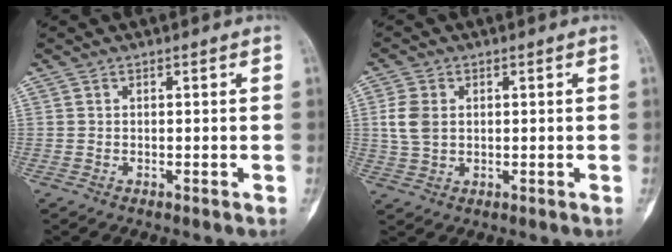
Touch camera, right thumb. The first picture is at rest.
{"total": 5.2, "force": [0.9, 3.6, 3.5], "torque": [-0.075, 0.002, 0.022]}